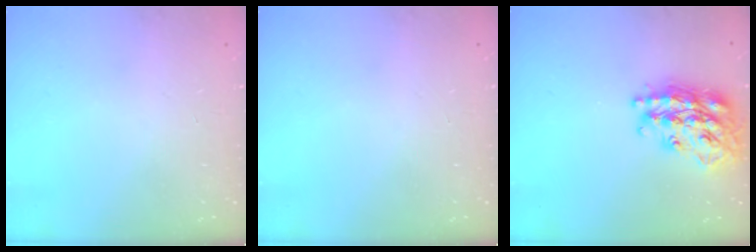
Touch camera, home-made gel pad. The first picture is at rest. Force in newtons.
{"total": 0.0}
{"total": 23.2, "press": 23.2, "slide": 1.8}